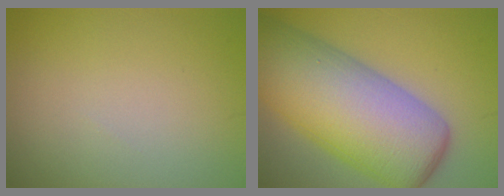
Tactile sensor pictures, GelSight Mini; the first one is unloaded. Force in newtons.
{"total": 13.2, "press": 13.2, "slide": 0.4}